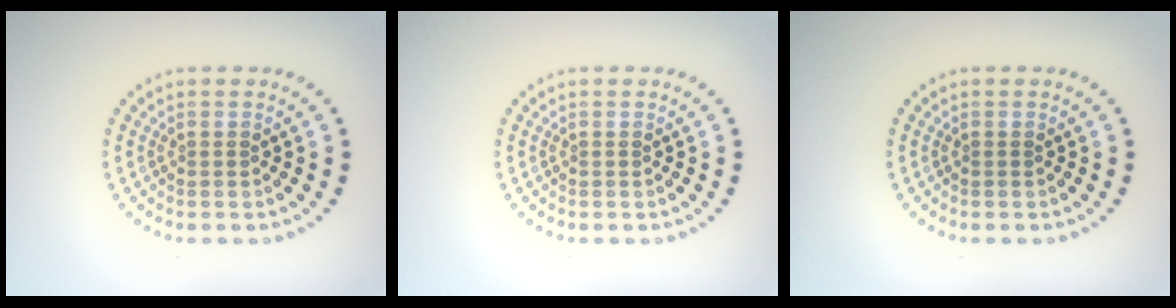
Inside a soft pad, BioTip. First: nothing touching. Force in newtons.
{"total": 0.0}
{"total": 0.0}